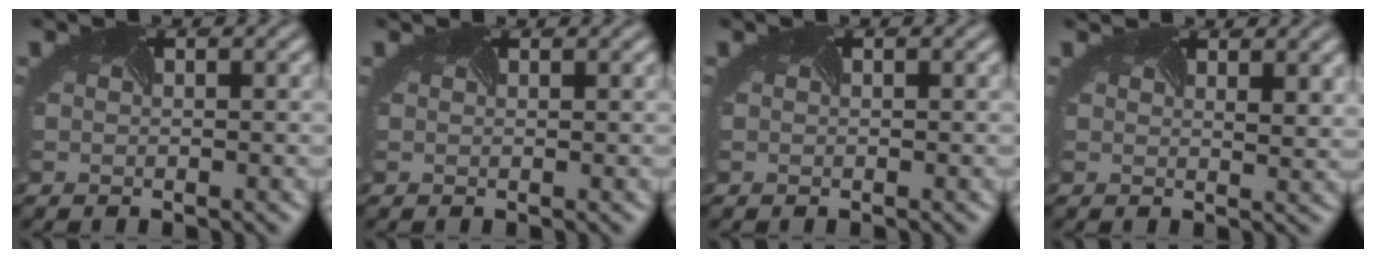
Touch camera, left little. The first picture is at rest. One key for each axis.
{"total": 1.4, "fx": 1.3, "fy": 0.3, "fz": 0.4, "tx": -0.012, "ty": 0.001, "tz": 0.015}
{"total": 0.0}
{"total": 3.7, "fx": 2.8, "fy": 1.3, "fz": 2.0, "tx": -0.026, "ty": 0.002, "tz": 0.038}